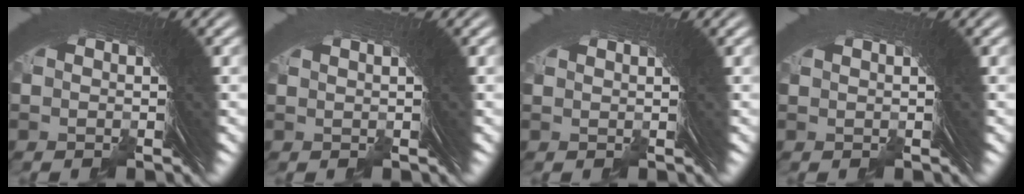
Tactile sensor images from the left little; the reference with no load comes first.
{"total": 0.8, "force": [0.3, -0.7, -0.3], "torque": [0.013, 0.003, 0.009]}
{"total": 1.4, "force": [0.7, -0.9, -0.8], "torque": [0.019, 0.003, 0.014]}
{"total": 0.9, "force": [0.1, -0.7, -0.5], "torque": [0.014, 0.002, 0.007]}